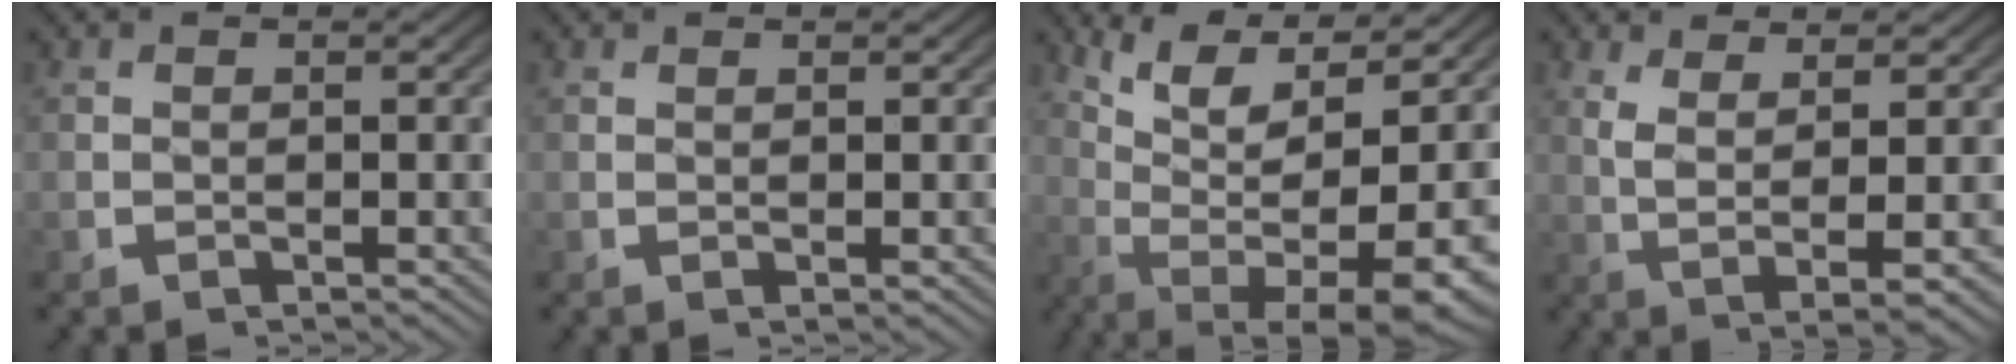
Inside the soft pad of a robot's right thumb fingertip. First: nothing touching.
{"total": 0.7, "force": [0.5, -0.1, 0.5], "torque": [-0.011, -0.003, 0.011]}
{"total": 13.2, "force": [0.4, 8.1, 10.4], "torque": [-0.195, -0.056, 0.029]}
{"total": 6.5, "force": [0.8, 2.2, 6.0], "torque": [-0.121, -0.022, 0.035]}